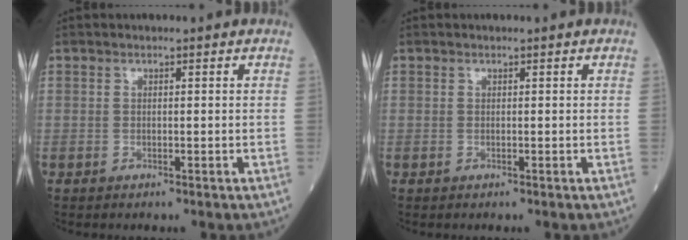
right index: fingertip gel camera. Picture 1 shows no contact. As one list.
[{"total": 0.0}]